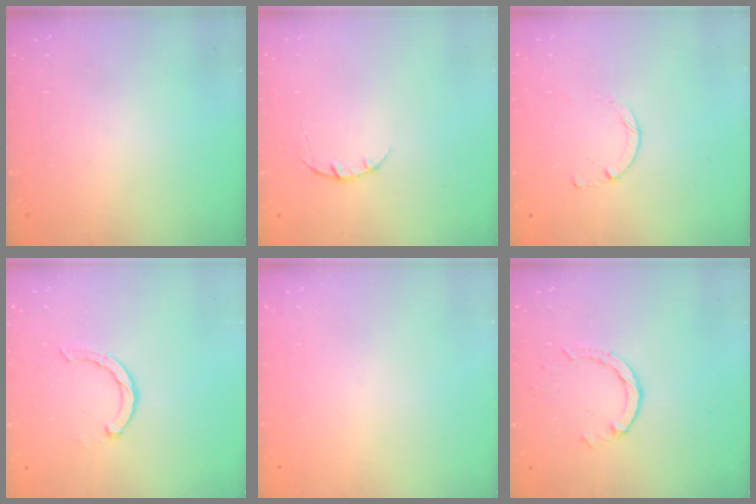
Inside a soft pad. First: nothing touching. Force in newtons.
{"total": 3.2, "press": 3.2, "slide": 0.3}
{"total": 0.0}
{"total": 2.4, "press": 2.4, "slide": 0.4}
{"total": 0.0}
{"total": 1.4, "press": 1.4, "slide": 0.2}